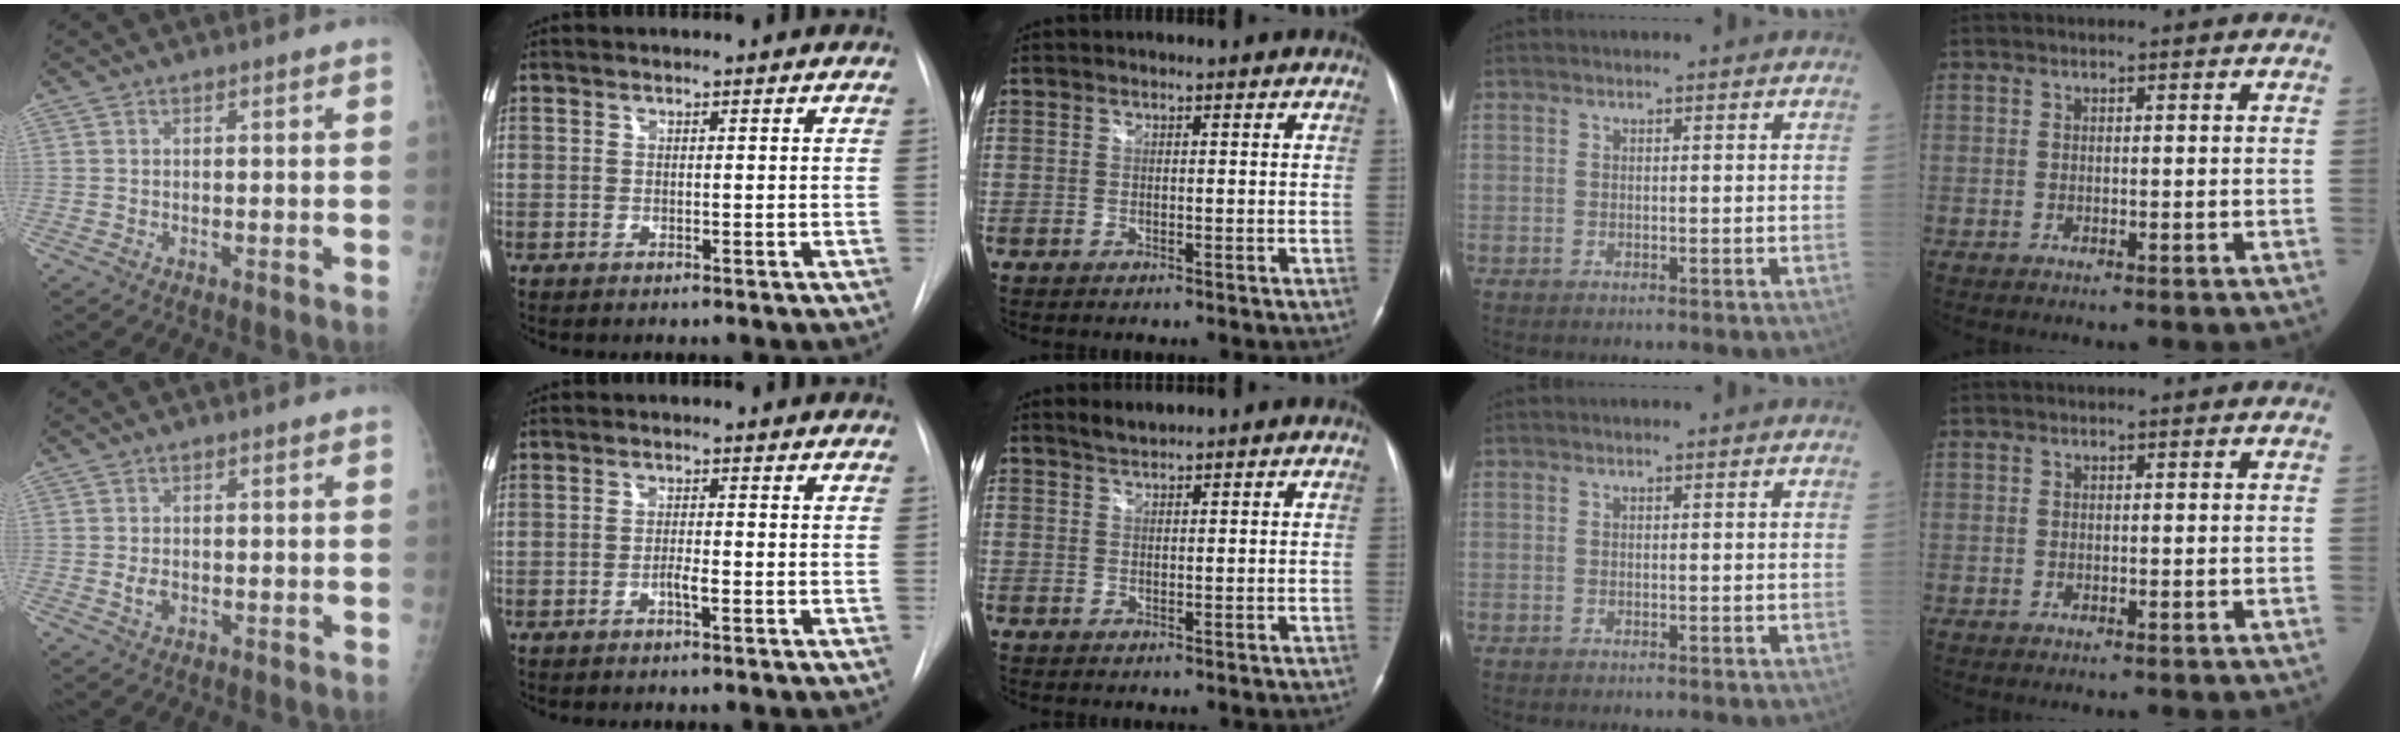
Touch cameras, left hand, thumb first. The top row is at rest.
{"thumb": {"total": 1.9, "force": [-0.2, 1.3, 1.4], "torque": [-0.024, -0.002, -0.001]}, "index": {"total": 1.7, "force": [-1.0, 0.1, 1.4], "torque": [-0.025, -0.003, -0.019]}, "middle": {"total": 1.6, "force": [1.6, -0.1, 0.2], "torque": [-0.008, 0.003, 0.035]}}